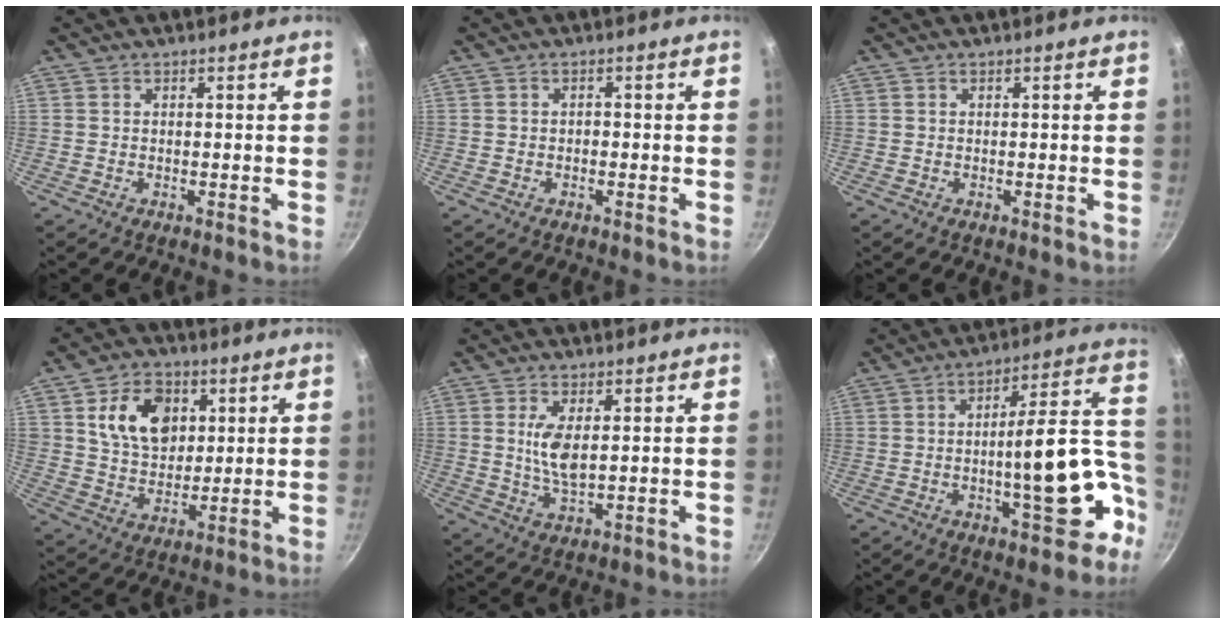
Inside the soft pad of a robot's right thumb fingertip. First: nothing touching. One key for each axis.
{"total": 0.9, "fx": -0.3, "fy": 0.6, "fz": 0.5, "tx": -0.009, "ty": 0.005, "tz": -0.004}
{"total": 0.0}
{"total": 12.9, "fx": 4.0, "fy": 9.5, "fz": 7.7, "tx": -0.100, "ty": -0.011, "tz": 0.071}
{"total": 6.5, "fx": 1.3, "fy": 2.8, "fz": 5.7, "tx": -0.108, "ty": -0.012, "tz": 0.028}
{"total": 17.6, "fx": -5.6, "fy": 6.4, "fz": 15.4, "tx": -0.171, "ty": 0.057, "tz": -0.076}